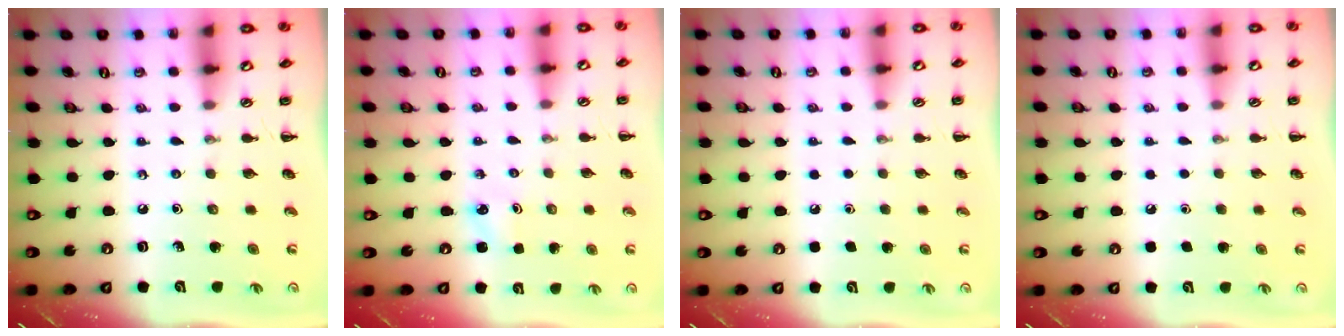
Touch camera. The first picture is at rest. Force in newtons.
{"total": 1.8, "press": 1.7, "slide": 0.5}
{"total": 1.7, "press": 1.7, "slide": 0.1}
{"total": 1.7, "press": 1.7, "slide": 0.1}